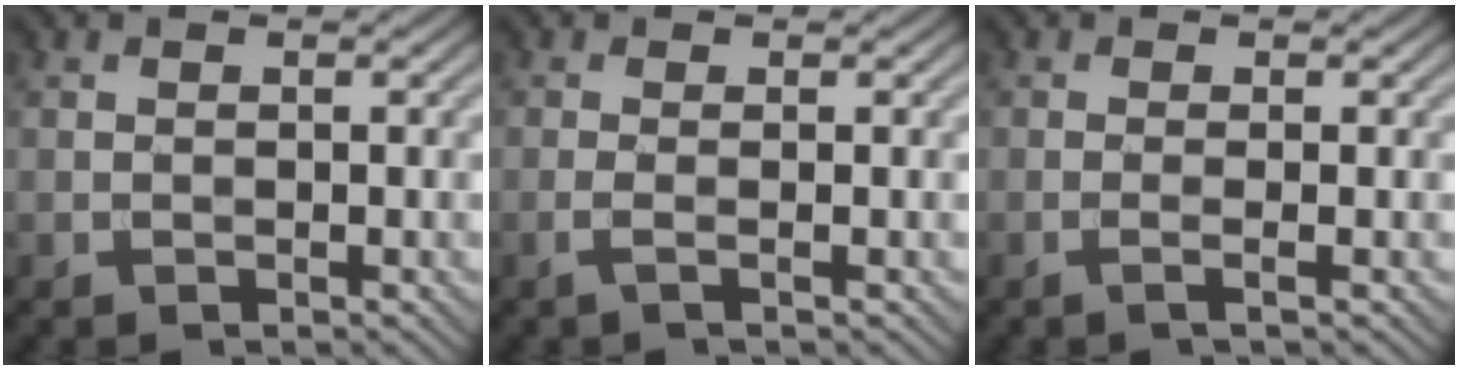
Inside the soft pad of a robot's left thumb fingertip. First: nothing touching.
{"total": 1.4, "force": [-0.4, 0.2, 1.4], "torque": [-0.029, 0.002, -0.014]}
{"total": 1.4, "force": [-0.3, 0.1, 1.4], "torque": [-0.025, 0.002, -0.015]}